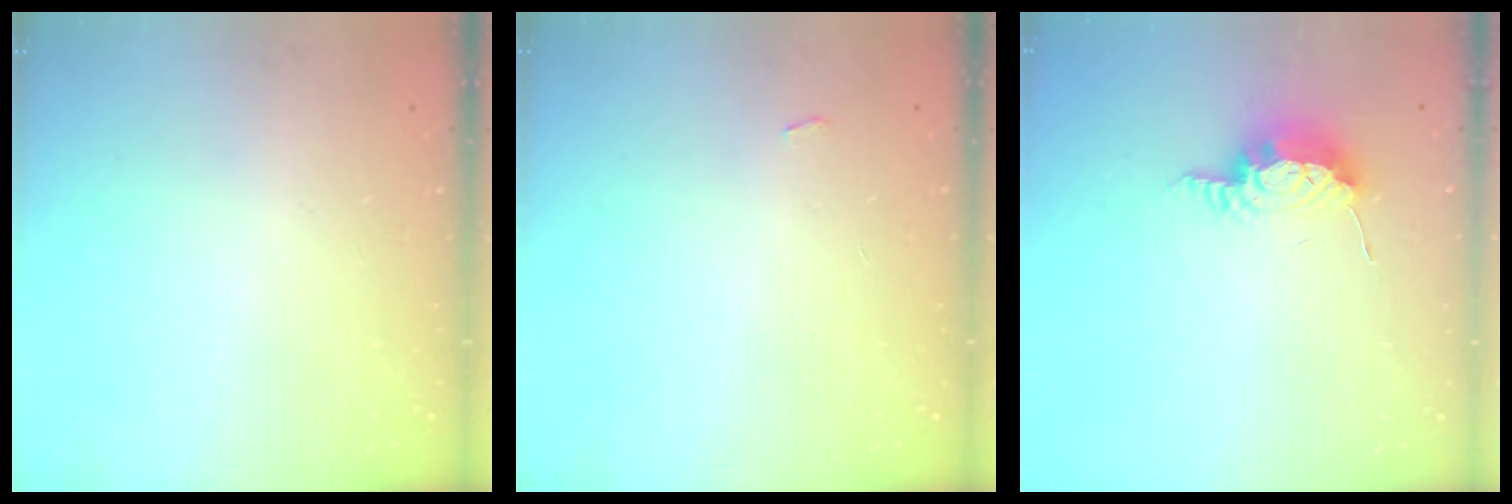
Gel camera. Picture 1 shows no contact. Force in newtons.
{"total": 2.3, "press": 2.3, "slide": 0.3}
{"total": 8.1, "press": 8.1, "slide": 0.8}